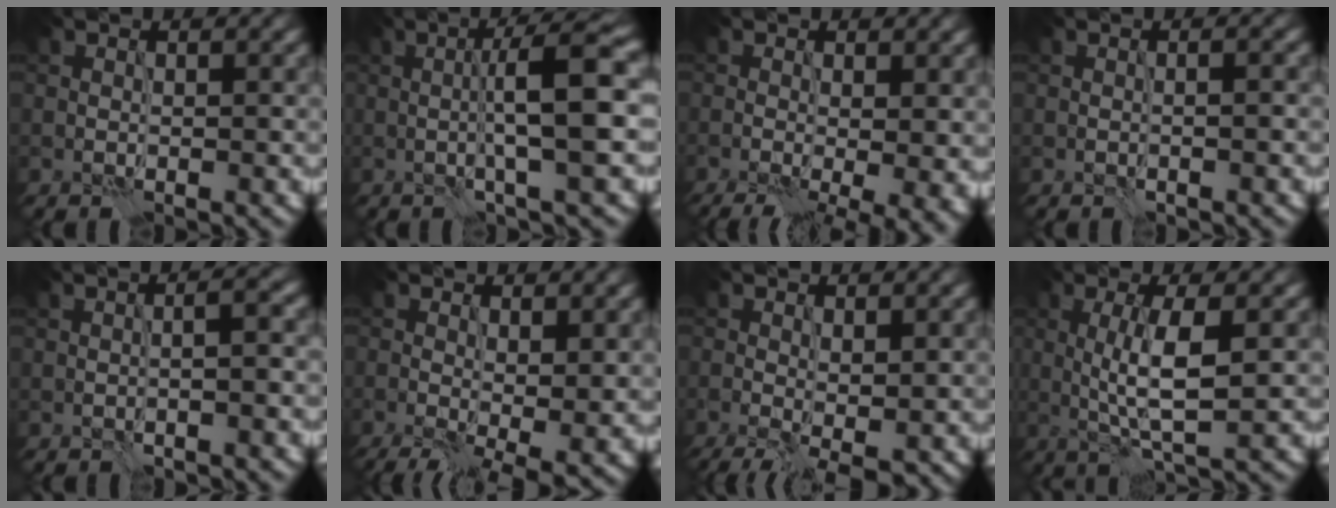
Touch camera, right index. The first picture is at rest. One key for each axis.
{"total": 6.8, "fx": 0.0, "fy": 0.9, "fz": 6.7, "tx": -0.098, "ty": 0.015, "tz": -0.005}
{"total": 8.7, "fx": -2.3, "fy": 3.3, "fz": 7.7, "tx": -0.078, "ty": -0.018, "tz": -0.022}
{"total": 1.1, "fx": -0.3, "fy": 0.0, "fz": 1.1, "tx": -0.012, "ty": 0.000, "tz": -0.009}
{"total": 3.1, "fx": 0.1, "fy": 1.2, "fz": 2.9, "tx": -0.009, "ty": 0.016, "tz": -0.018}
{"total": 6.9, "fx": -1.0, "fy": 2.8, "fz": 6.3, "tx": -0.085, "ty": -0.016, "tz": -0.003}
{"total": 4.3, "fx": -0.9, "fy": 1.5, "fz": 3.9, "tx": -0.070, "ty": -0.009, "tz": -0.014}
{"total": 4.9, "fx": -0.1, "fy": 0.7, "fz": 4.8, "tx": -0.090, "ty": 0.001, "tz": -0.002}